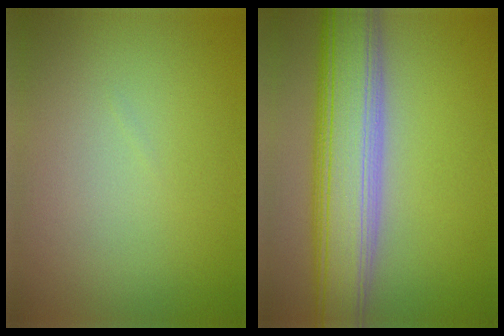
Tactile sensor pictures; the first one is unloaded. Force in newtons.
{"total": 9.4, "press": 9.4, "slide": 0.4}